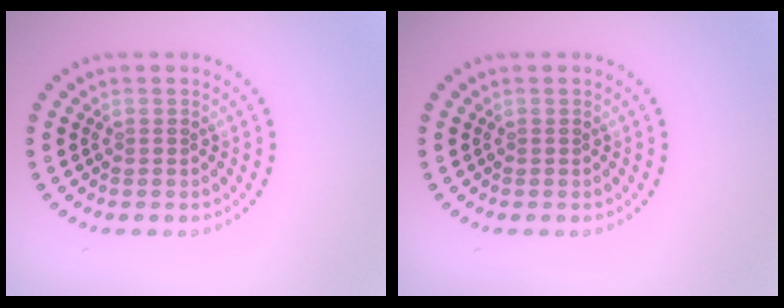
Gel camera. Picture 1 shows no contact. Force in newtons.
{"total": 0.0}